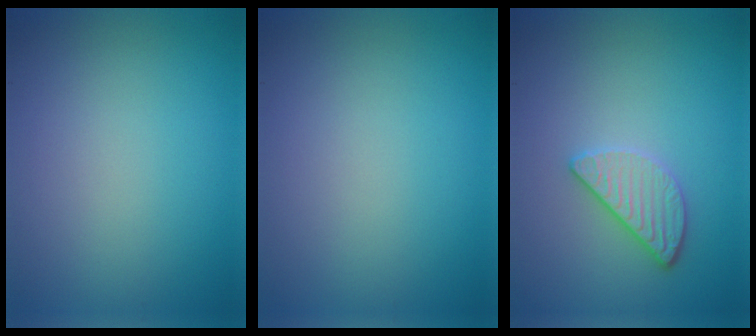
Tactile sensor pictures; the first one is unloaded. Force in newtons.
{"total": 0.0}
{"total": 2.4, "press": 2.1, "slide": 1.1}